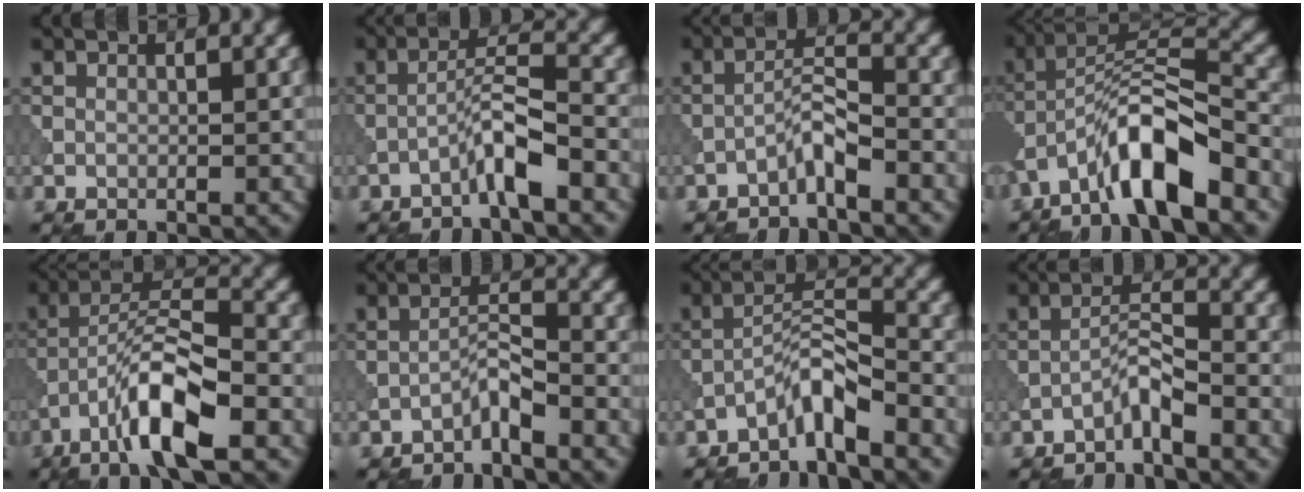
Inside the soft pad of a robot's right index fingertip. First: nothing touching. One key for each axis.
{"total": 3.6, "fx": -2.2, "fy": 0.2, "fz": 2.8, "tx": -0.052, "ty": 0.019, "tz": -0.049}
{"total": 2.5, "fx": -1.8, "fy": 0.2, "fz": 1.7, "tx": -0.034, "ty": 0.015, "tz": -0.040}
{"total": 8.9, "fx": -5.4, "fy": 2.3, "fz": 6.7, "tx": -0.115, "ty": 0.018, "tz": -0.102}
{"total": 8.5, "fx": -4.5, "fy": 2.1, "fz": 6.8, "tx": -0.121, "ty": 0.016, "tz": -0.089}
{"total": 2.1, "fx": -1.7, "fy": 0.1, "fz": 1.3, "tx": -0.025, "ty": 0.015, "tz": -0.035}
{"total": 4.1, "fx": -3.1, "fy": 0.6, "fz": 2.6, "tx": -0.047, "ty": 0.017, "tz": -0.066}
{"total": 2.6, "fx": -2.0, "fy": 0.2, "fz": 1.6, "tx": -0.032, "ty": 0.015, "tz": -0.042}